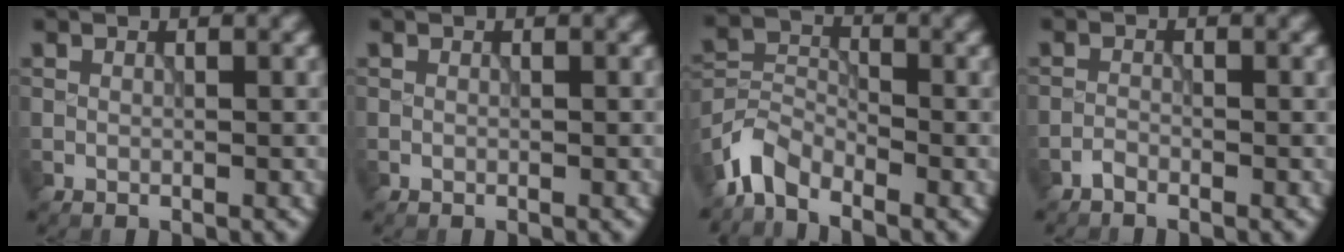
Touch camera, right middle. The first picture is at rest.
{"total": 0.0}
{"total": 3.9, "force": [-3.3, 1.6, 1.4], "torque": [-0.027, 0.002, -0.080]}
{"total": 0.8, "force": [-0.7, 0.1, 0.2], "torque": [-0.002, 0.000, -0.018]}